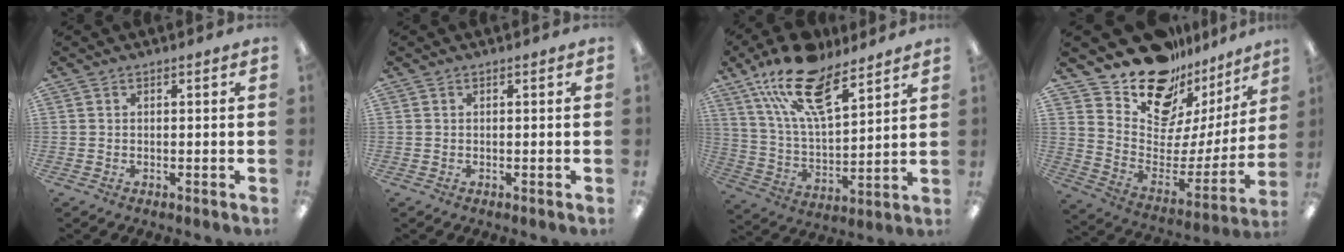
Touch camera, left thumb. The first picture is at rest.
{"total": 0.0}
{"total": 18.1, "force": [12.0, 7.4, 11.4], "torque": [-0.213, -0.050, 0.213]}
{"total": 18.3, "force": [14.6, 9.1, 6.4], "torque": [-0.107, -0.127, 0.260]}